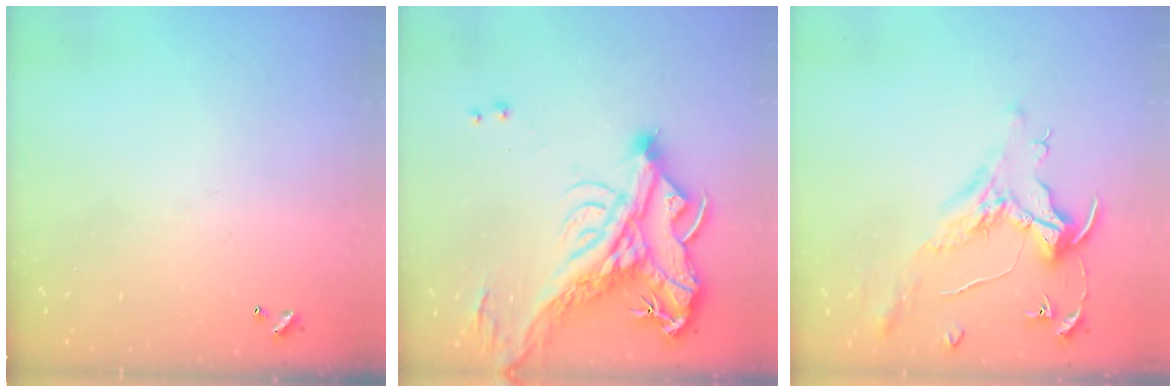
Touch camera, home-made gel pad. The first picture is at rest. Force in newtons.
{"total": 12.9, "press": 12.6, "slide": 3.0}
{"total": 1.6, "press": 1.4, "slide": 0.7}